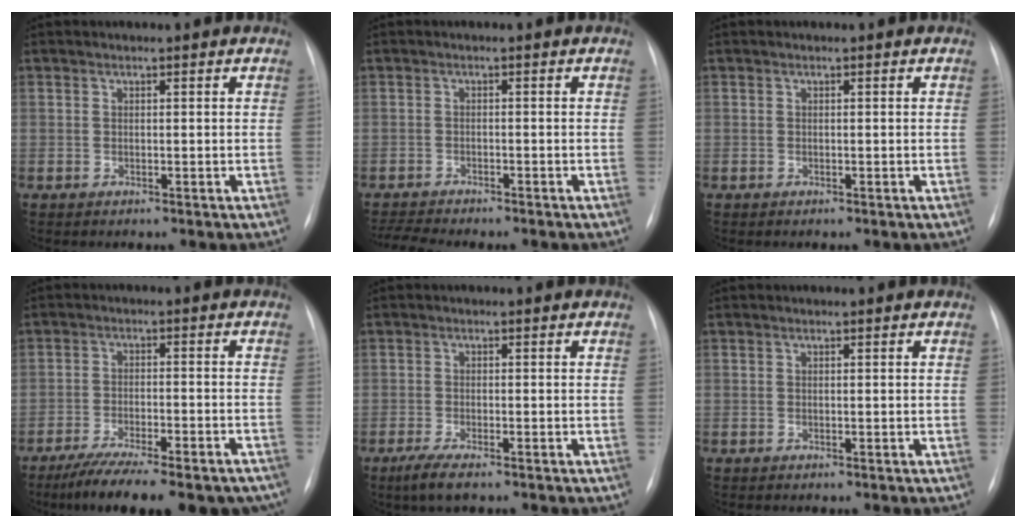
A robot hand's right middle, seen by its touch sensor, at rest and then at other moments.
{"total": 5.5, "force": [-5.2, 0.1, 1.9], "torque": [-0.027, -0.007, -0.078]}
{"total": 0.0}
{"total": 18.6, "force": [-15.0, 4.6, 10.0], "torque": [-0.123, -0.008, -0.208]}
{"total": 3.7, "force": [-2.4, 0.7, 2.6], "torque": [-0.058, -0.010, -0.042]}
{"total": 0.0}